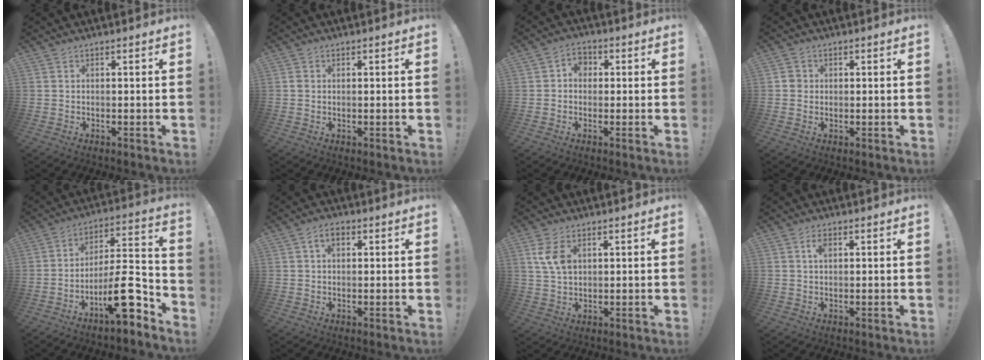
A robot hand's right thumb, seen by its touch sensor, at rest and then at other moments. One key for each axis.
{"total": 0.7, "fx": 0.3, "fy": 0.5, "fz": 0.4, "tx": -0.004, "ty": 0.002, "tz": 0.005}
{"total": 4.4, "fx": 0.0, "fy": 3.8, "fz": 2.4, "tx": -0.043, "ty": 0.011, "tz": 0.002}
{"total": 2.3, "fx": 0.2, "fy": 2.2, "fz": 0.8, "tx": -0.003, "ty": 0.002, "tz": 0.001}
{"total": 17.1, "fx": -8.1, "fy": 5.5, "fz": 14.0, "tx": -0.213, "ty": 0.055, "tz": -0.123}
{"total": 3.8, "fx": 1.2, "fy": 2.3, "fz": 2.7, "tx": -0.043, "ty": 0.005, "tz": 0.021}
{"total": 7.2, "fx": 2.7, "fy": 4.3, "fz": 5.0, "tx": -0.100, "ty": -0.010, "tz": 0.049}
{"total": 2.6, "fx": 0.9, "fy": 1.5, "fz": 1.8, "tx": -0.027, "ty": 0.001, "tz": 0.013}